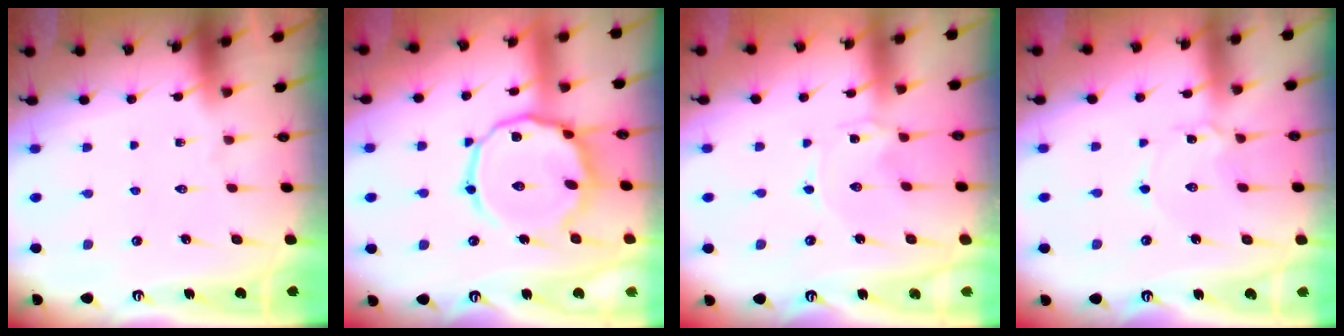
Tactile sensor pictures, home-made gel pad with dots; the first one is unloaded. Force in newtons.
{"total": 16.3, "press": 16.3, "slide": 1.0}
{"total": 0.0}
{"total": 2.7, "press": 2.7, "slide": 0.2}